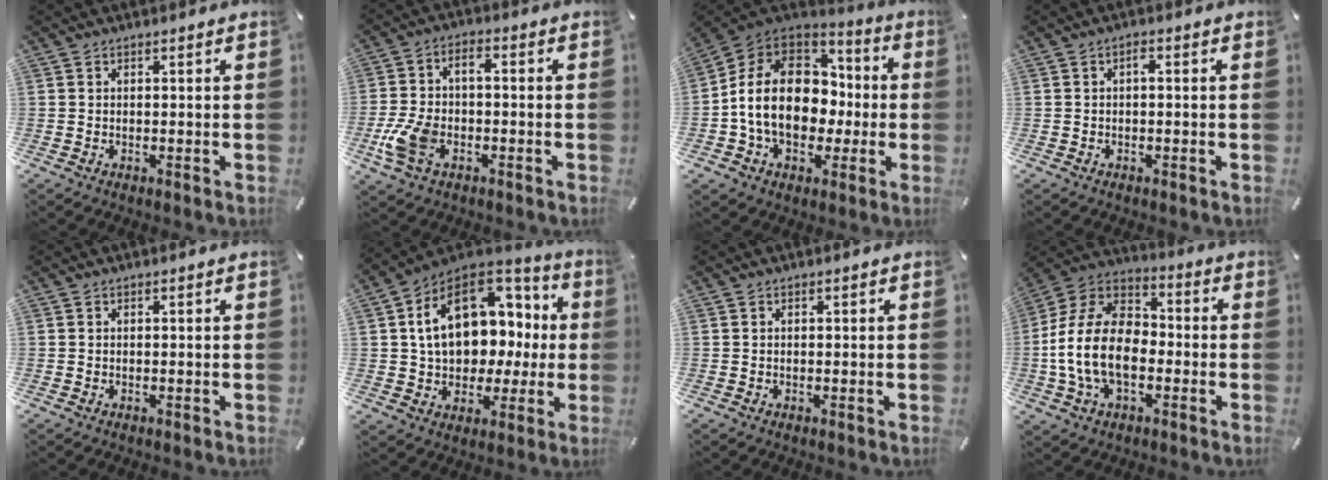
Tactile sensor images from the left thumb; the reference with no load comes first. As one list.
[{"total": 8.9, "force": [-3.2, 5.3, 6.4], "torque": [-0.140, 0.011, -0.059]}, {"total": 16.9, "force": [-1.5, 13.6, 9.8], "torque": [-0.211, 0.018, -0.020]}, {"total": 1.1, "force": [-0.2, 0.5, 1.0], "torque": [-0.020, 0.005, -0.007]}, {"total": 0.0}, {"total": 18.2, "force": [4.2, 13.2, 11.8], "torque": [-0.191, -0.011, 0.079]}, {"total": 0.0}, {"total": 15.8, "force": [-4.8, 10.6, 10.7], "torque": [-0.237, 0.030, -0.093]}]